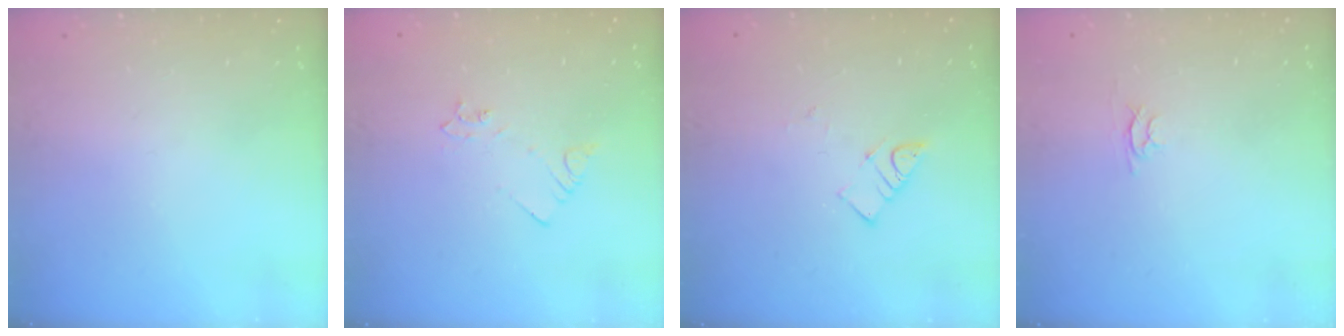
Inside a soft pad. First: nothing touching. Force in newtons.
{"total": 2.5, "press": 2.5, "slide": 0.3}
{"total": 3.9, "press": 3.9, "slide": 0.5}
{"total": 2.4, "press": 2.4, "slide": 0.3}